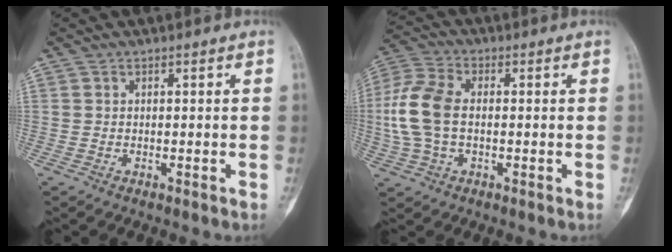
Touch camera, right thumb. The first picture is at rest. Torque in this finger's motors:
{"motor_torque": [0.80, 0.80, 0.13, -0.07, 0.21]}